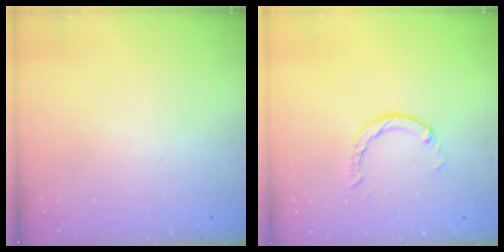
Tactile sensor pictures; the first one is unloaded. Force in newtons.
{"total": 2.9, "press": 2.9, "slide": 0.4}